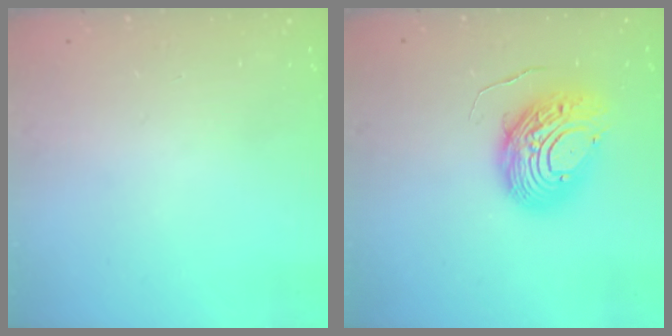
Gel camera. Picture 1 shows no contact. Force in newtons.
{"total": 11.8, "press": 11.8, "slide": 1.3}